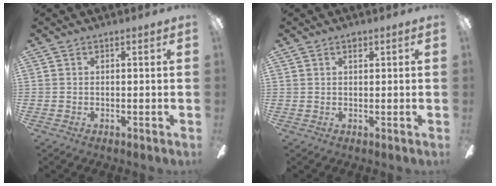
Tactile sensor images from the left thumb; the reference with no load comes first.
{"total": 1.5, "force": [1.1, 0.8, 0.7], "torque": [-0.007, -0.002, 0.018]}